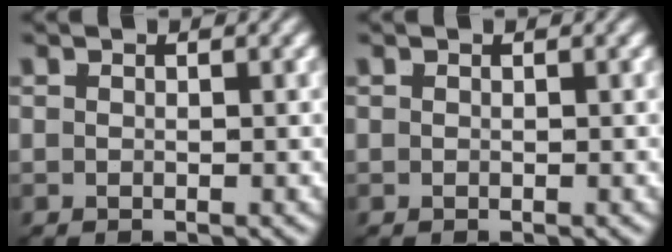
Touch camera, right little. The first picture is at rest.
{"total": 0.0}